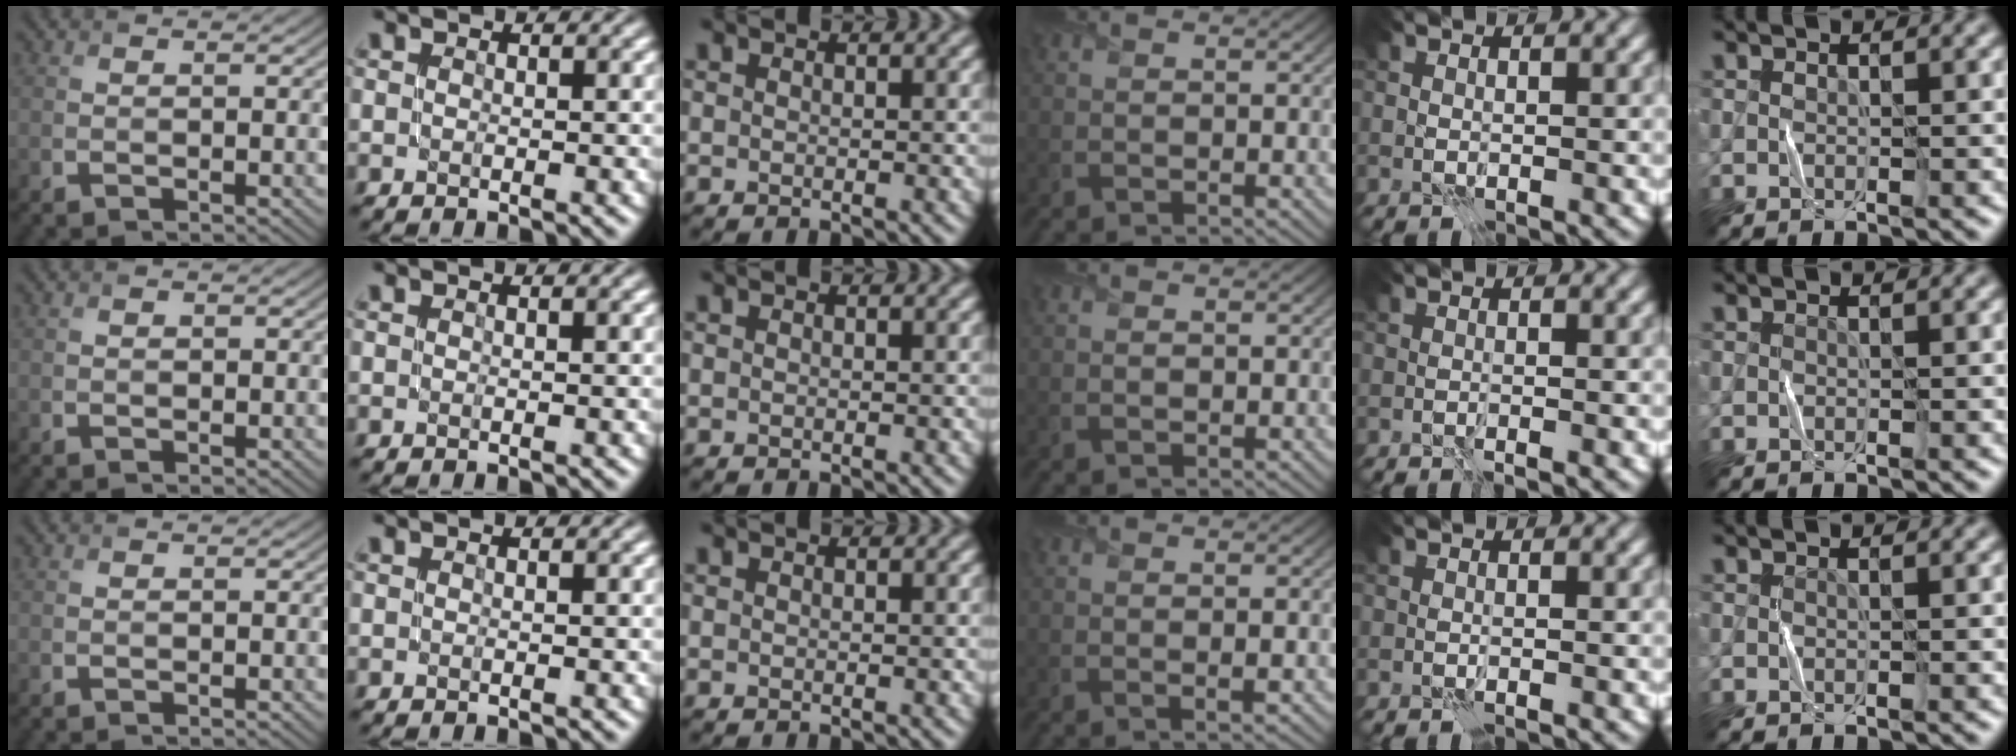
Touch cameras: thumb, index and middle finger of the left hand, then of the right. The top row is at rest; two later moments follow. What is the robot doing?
{"motion": "fold", "object": "scarf"}